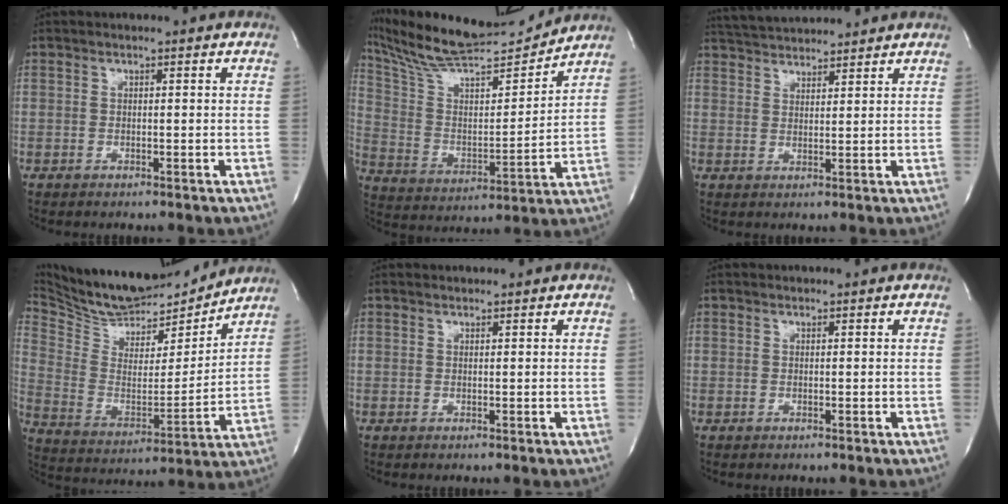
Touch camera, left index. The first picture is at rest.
{"total": 19.2, "force": [18.0, 1.1, 6.7], "torque": [-0.135, -0.001, 0.307]}
{"total": 7.9, "force": [7.6, 0.6, 1.8], "torque": [-0.041, 0.033, 0.126]}
{"total": 19.4, "force": [18.1, 4.4, 5.4], "torque": [-0.103, -0.015, 0.301]}
{"total": 0.8, "force": [0.8, 0.1, 0.0], "torque": [-0.005, 0.008, 0.014]}
{"total": 0.0}